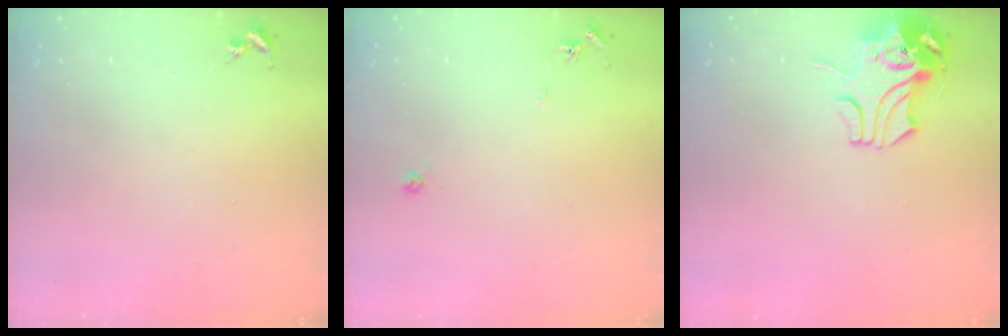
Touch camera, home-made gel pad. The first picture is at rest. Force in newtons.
{"total": 5.8, "press": 5.8, "slide": 0.6}
{"total": 9.6, "press": 9.5, "slide": 1.4}